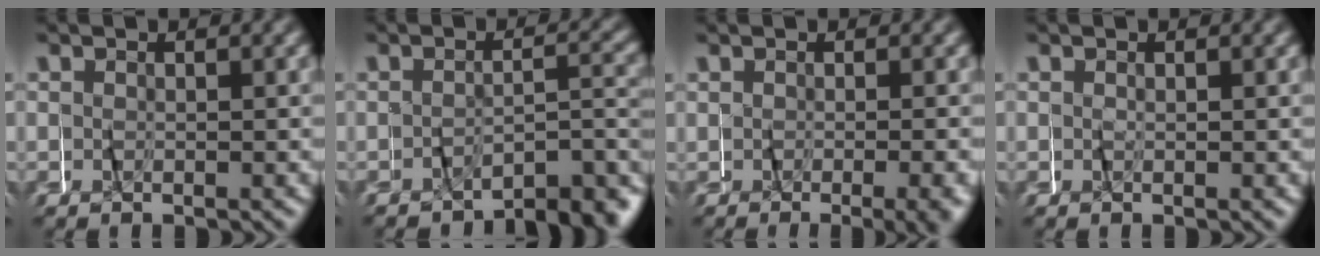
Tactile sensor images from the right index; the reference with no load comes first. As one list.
[{"total": 5.9, "force": [-4.7, 2.1, 3.0], "torque": [-0.034, -0.002, -0.075]}, {"total": 1.9, "force": [-0.8, -0.4, 1.7], "torque": [-0.022, -0.006, -0.011]}, {"total": 0.0}]